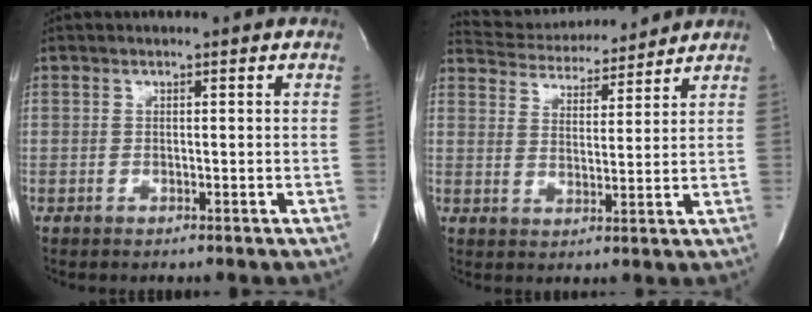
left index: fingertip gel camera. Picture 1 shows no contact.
{"total": 11.6, "force": [11.2, 1.8, 2.5], "torque": [-0.045, 0.011, 0.174]}